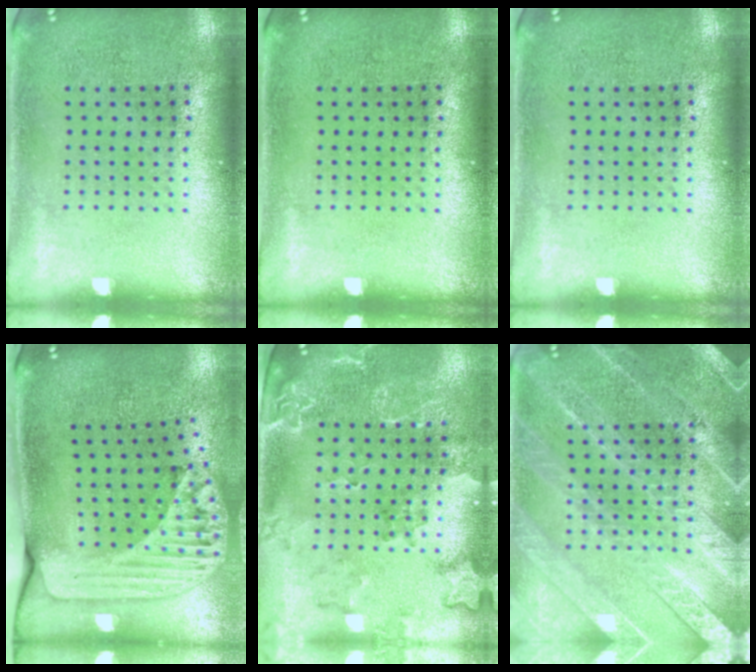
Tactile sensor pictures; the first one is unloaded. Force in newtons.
{"total": 0.0}
{"total": 0.0}
{"total": 2.4, "press": 1.7, "slide": 1.6}
{"total": 2.2, "press": 1.9, "slide": 1.1}
{"total": 3.2, "press": 3.2, "slide": 0.3}